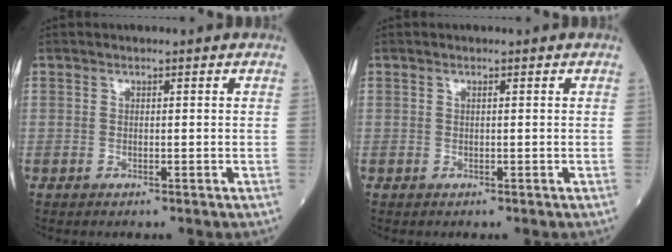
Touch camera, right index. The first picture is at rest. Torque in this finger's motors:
{"motor_torque": [-0.07, -0.02, -0.04, 0.01]}